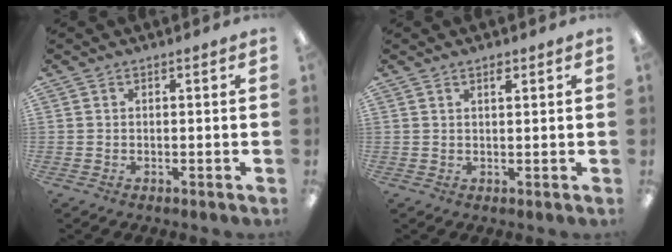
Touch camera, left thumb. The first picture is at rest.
{"total": 1.8, "force": [1.3, 0.6, 1.1], "torque": [-0.015, -0.003, 0.022]}